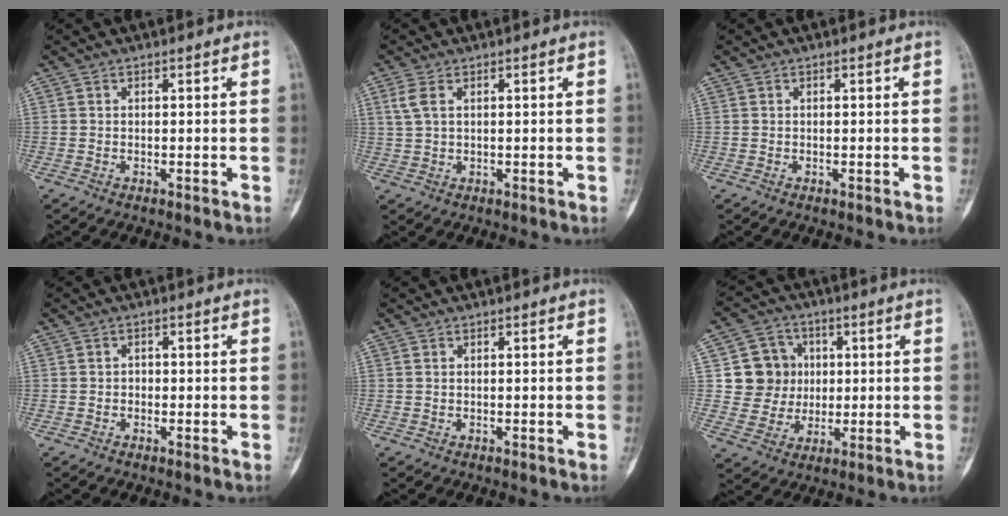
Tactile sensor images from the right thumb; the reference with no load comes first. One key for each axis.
{"total": 3.3, "fx": 1.2, "fy": 1.8, "fz": 2.5, "tx": -0.066, "ty": 0.007, "tz": 0.029}
{"total": 0.0}
{"total": 1.0, "fx": -0.4, "fy": 0.9, "fz": 0.3, "tx": 0.005, "ty": 0.004, "tz": -0.011}
{"total": 0.0}
{"total": 10.3, "fx": 1.5, "fy": 9.8, "fz": 2.8, "tx": -0.003, "ty": 0.006, "tz": 0.031}